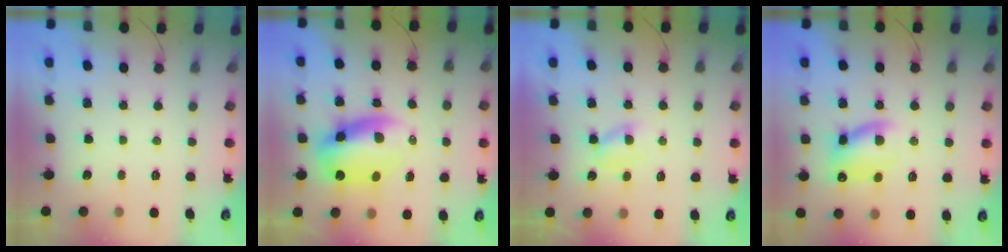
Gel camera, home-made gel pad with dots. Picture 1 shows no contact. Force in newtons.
{"total": 9.5, "press": 9.3, "slide": 2.3}
{"total": 1.9, "press": 1.7, "slide": 0.9}
{"total": 11.5, "press": 11.4, "slide": 2.0}